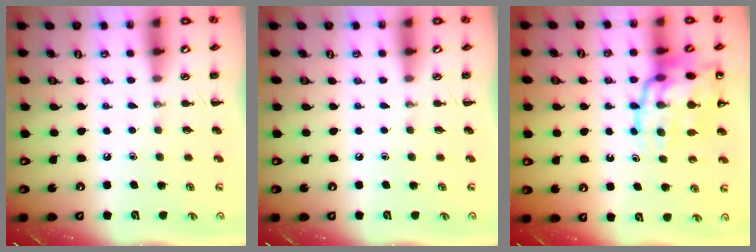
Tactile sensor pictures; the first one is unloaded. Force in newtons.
{"total": 0.0}
{"total": 21.4, "press": 21.0, "slide": 4.0}